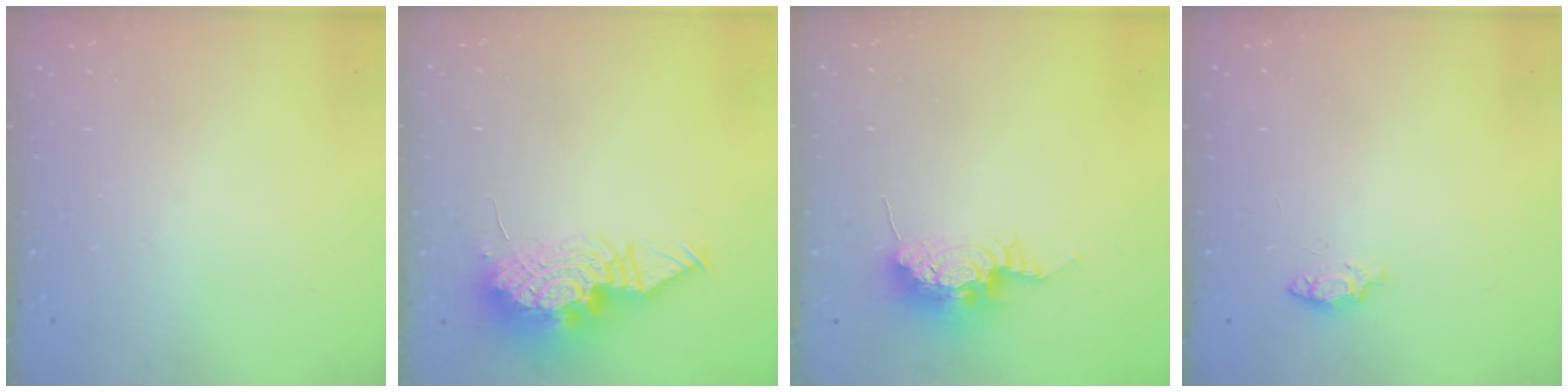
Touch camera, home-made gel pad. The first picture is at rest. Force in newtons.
{"total": 19.1, "press": 15.7, "slide": 10.8}
{"total": 9.0, "press": 9.0, "slide": 0.8}
{"total": 4.0, "press": 3.9, "slide": 0.4}